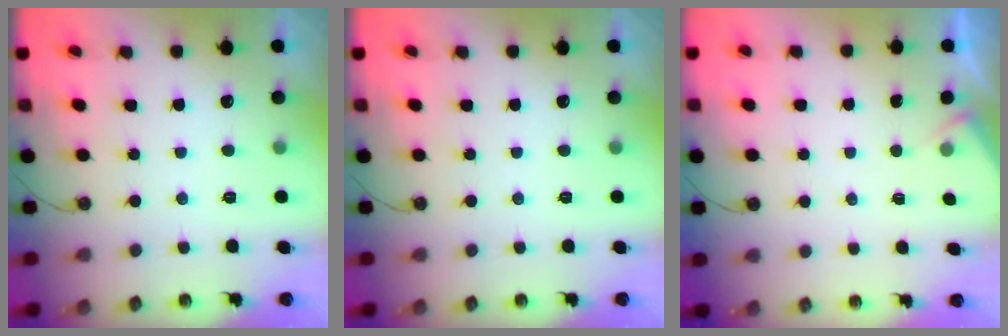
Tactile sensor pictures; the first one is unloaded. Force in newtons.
{"total": 0.0}
{"total": 3.6, "press": 3.6, "slide": 0.4}